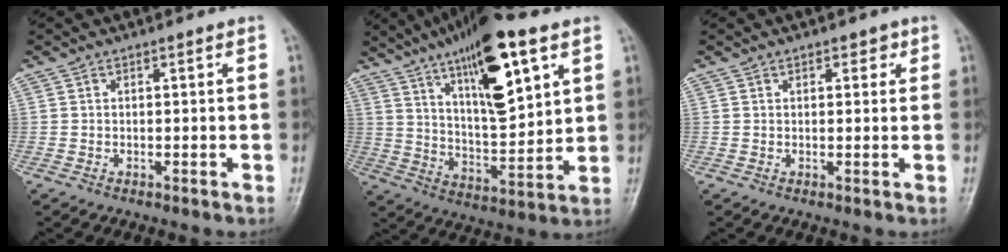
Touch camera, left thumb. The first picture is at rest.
{"total": 19.8, "force": [10.0, 6.0, 16.0], "torque": [-0.239, -0.035, 0.172]}
{"total": 2.3, "force": [1.2, 1.4, 1.4], "torque": [-0.001, -0.002, 0.013]}